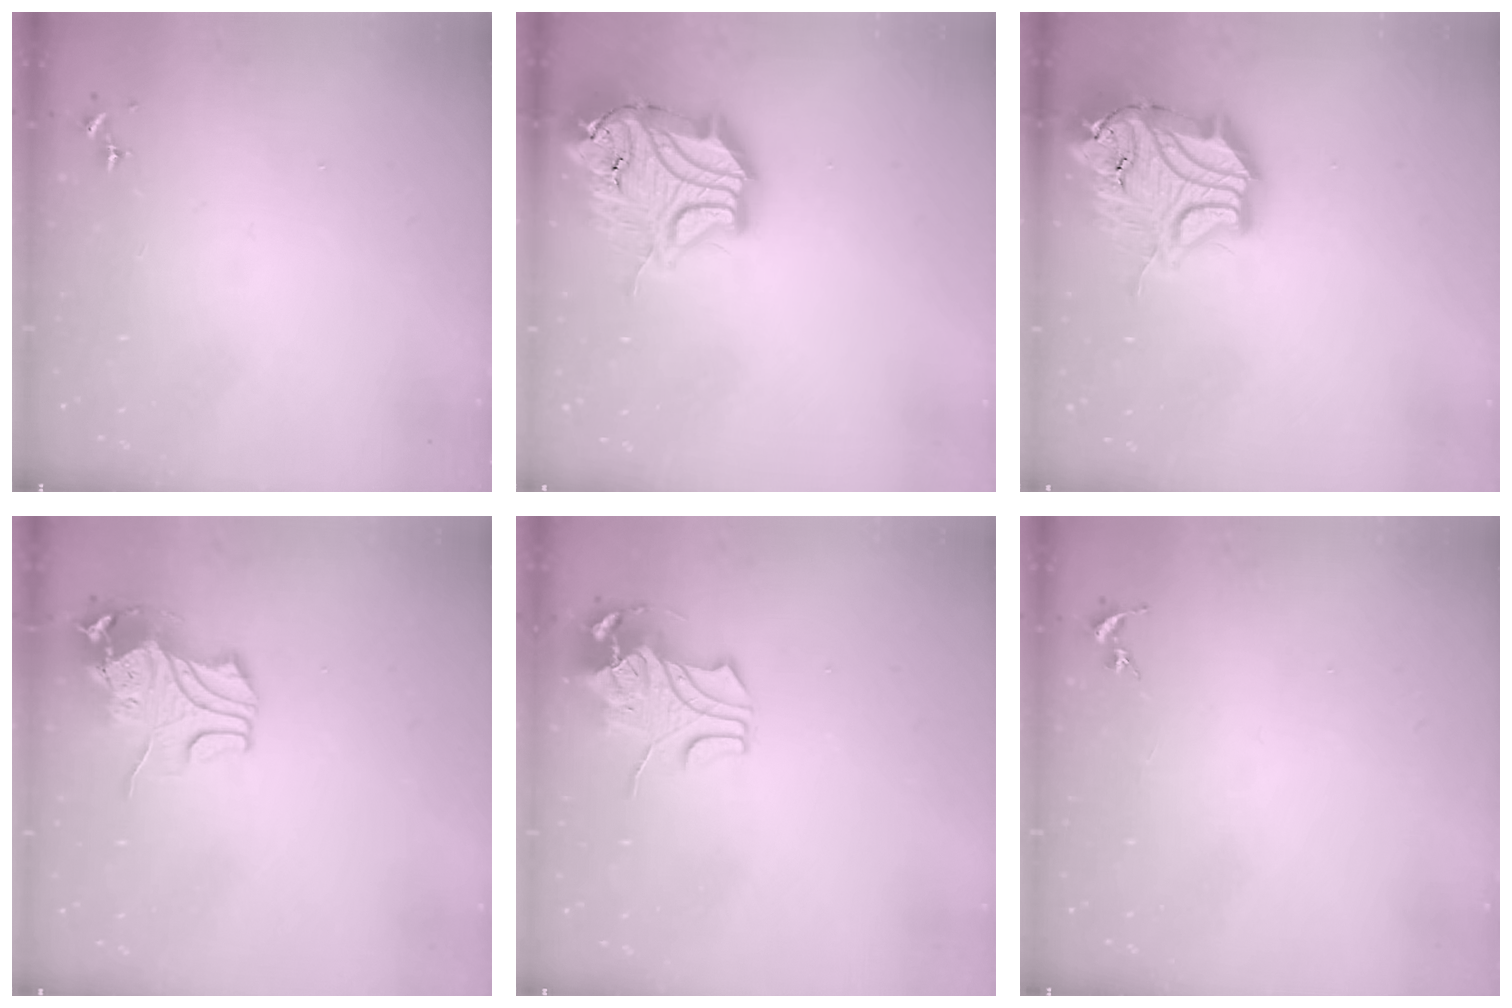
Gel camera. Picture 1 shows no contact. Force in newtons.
{"total": 21.9, "press": 21.7, "slide": 2.9}
{"total": 21.9, "press": 21.7, "slide": 2.9}
{"total": 11.3, "press": 11.2, "slide": 1.6}
{"total": 9.2, "press": 9.1, "slide": 1.2}
{"total": 0.0}